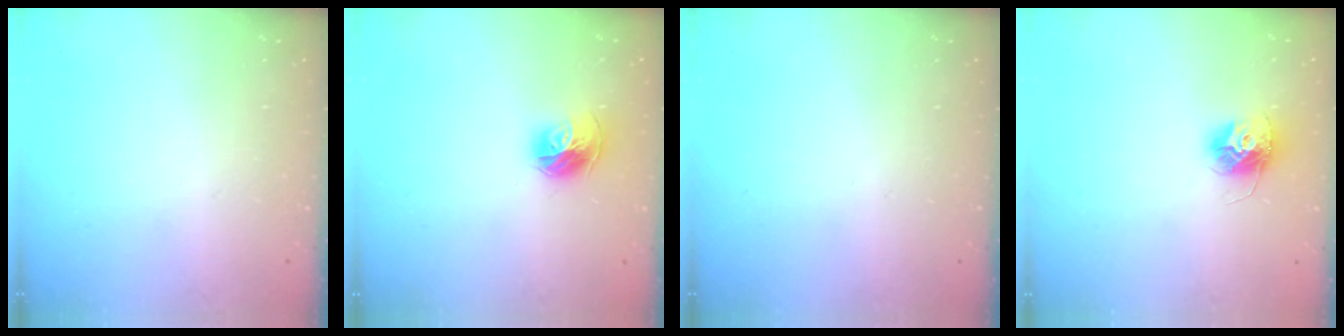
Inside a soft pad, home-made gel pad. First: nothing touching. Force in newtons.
{"total": 10.6, "press": 10.5, "slide": 1.2}
{"total": 0.0}
{"total": 10.9, "press": 10.9, "slide": 0.7}